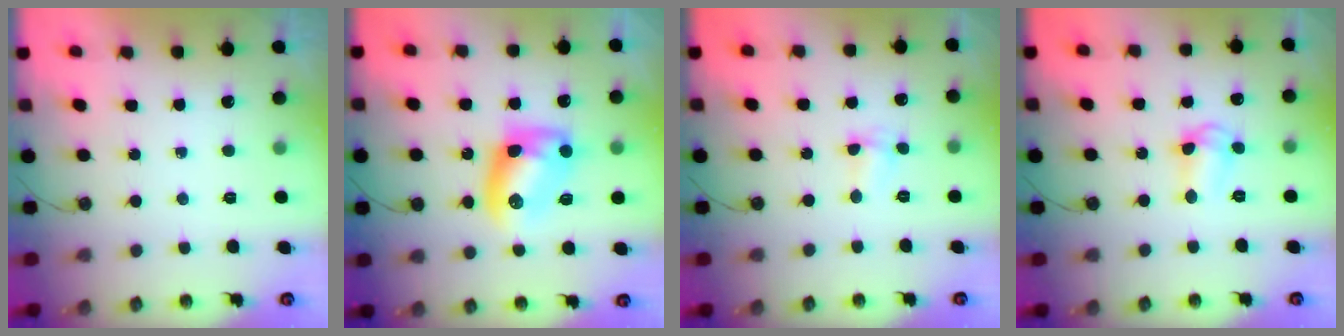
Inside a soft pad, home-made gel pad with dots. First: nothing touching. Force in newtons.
{"total": 10.7, "press": 10.7, "slide": 0.4}
{"total": 1.7, "press": 1.6, "slide": 0.6}
{"total": 7.1, "press": 6.4, "slide": 3.2}